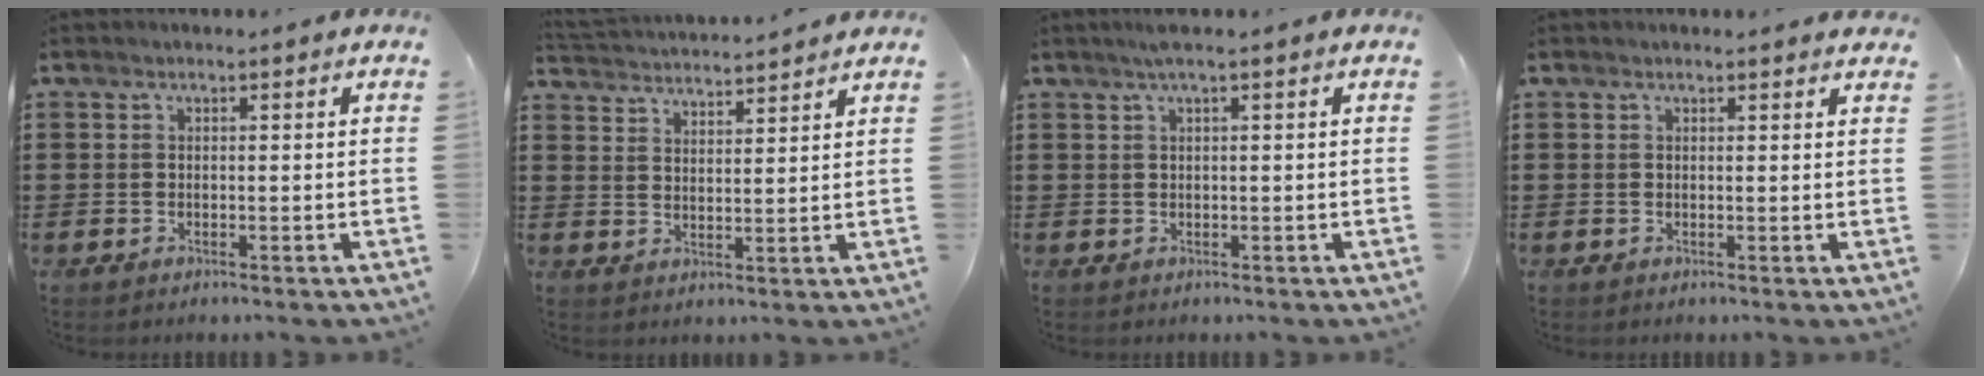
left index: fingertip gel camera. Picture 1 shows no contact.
{"total": 3.3, "force": [3.3, -0.4, -0.3], "torque": [-0.008, -0.020, 0.057]}
{"total": 1.5, "force": [0.7, -0.1, 1.3], "torque": [-0.025, -0.001, 0.013]}
{"total": 0.7, "force": [0.7, 0.0, 0.3], "torque": [-0.008, -0.001, 0.013]}